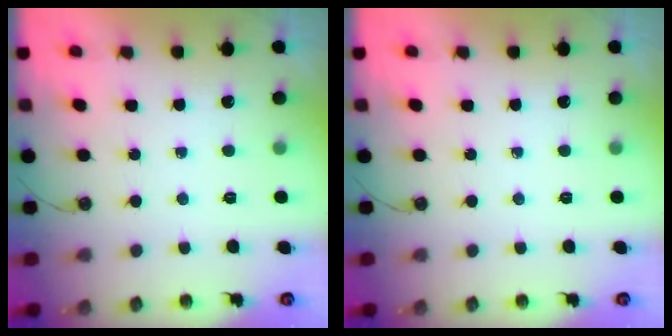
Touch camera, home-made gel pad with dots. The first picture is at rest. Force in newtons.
{"total": 0.0}